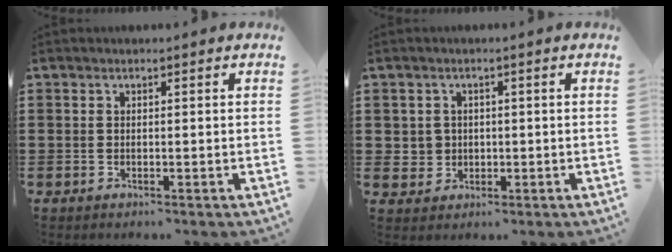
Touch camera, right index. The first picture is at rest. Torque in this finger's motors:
{"motor_torque": [0.02, 0.01, 0.00, 0.00]}